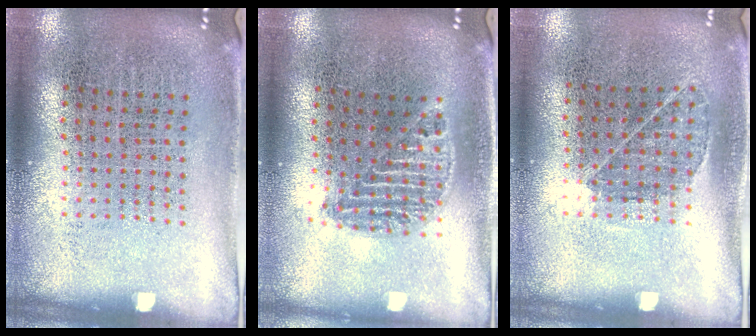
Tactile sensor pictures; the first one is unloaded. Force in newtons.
{"total": 1.1, "press": 1.0, "slide": 0.4}
{"total": 0.8, "press": 0.7, "slide": 0.5}